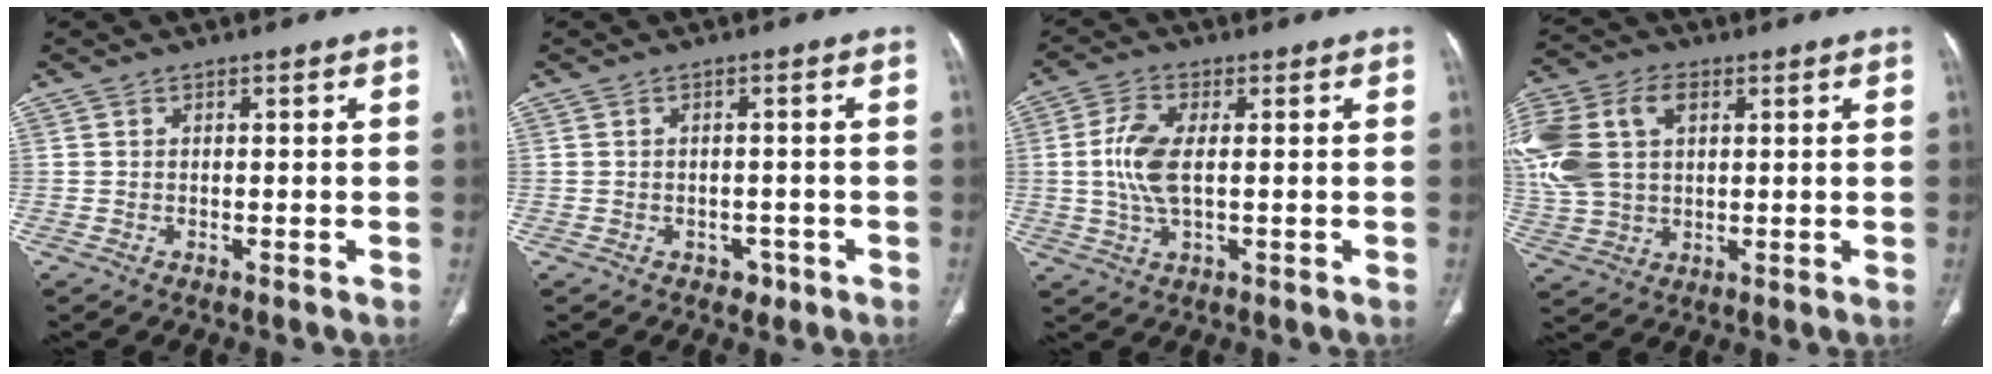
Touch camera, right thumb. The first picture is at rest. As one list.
[{"total": 2.2, "force": [-1.2, 1.7, 0.8], "torque": [-0.001, 0.006, -0.012]}, {"total": 7.7, "force": [0.4, 3.4, 6.9], "torque": [-0.161, 0.000, 0.008]}, {"total": 20.0, "force": [4.9, 13.8, 13.7], "torque": [-0.334, 0.027, 0.097]}]